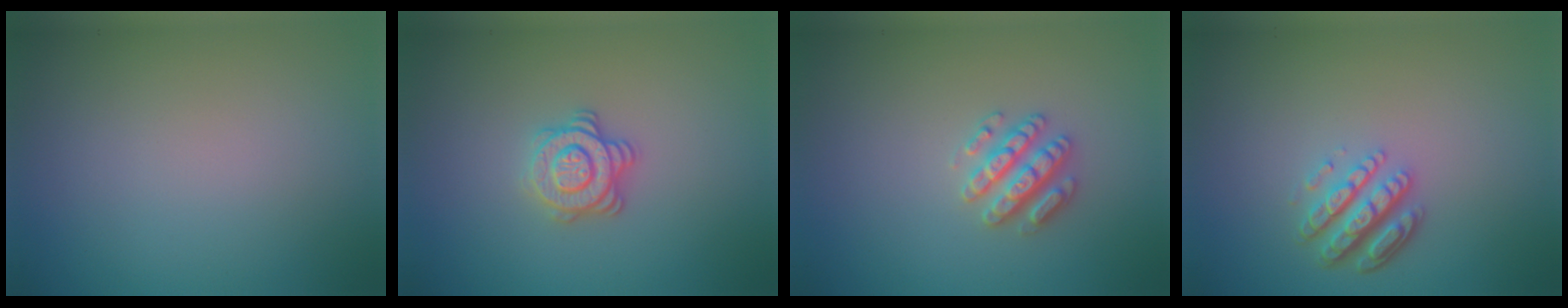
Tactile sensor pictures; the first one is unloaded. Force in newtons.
{"total": 3.3, "press": 3.0, "slide": 1.4}
{"total": 2.8, "press": 2.8, "slide": 0.3}
{"total": 4.4, "press": 3.2, "slide": 3.0}